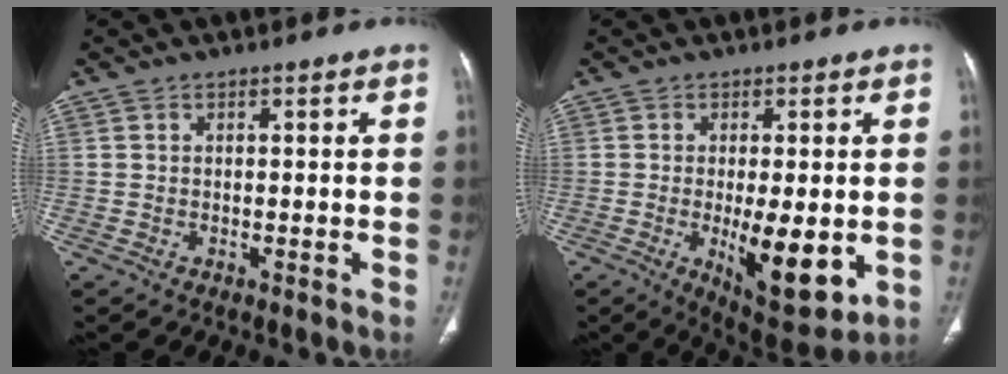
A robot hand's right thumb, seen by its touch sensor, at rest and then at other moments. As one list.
[{"total": 12.6, "force": [-2.4, 4.6, 11.5], "torque": [-0.154, -0.027, -0.025]}]